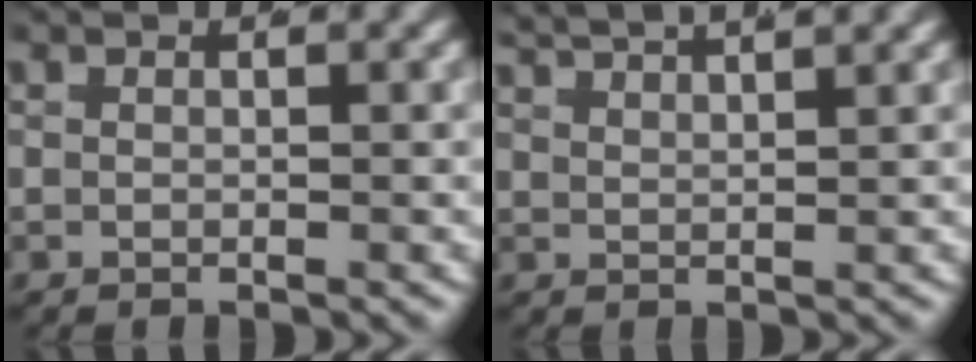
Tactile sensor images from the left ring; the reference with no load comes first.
{"total": 3.6, "force": [3.3, 0.4, 1.2], "torque": [-0.024, 0.008, 0.056]}